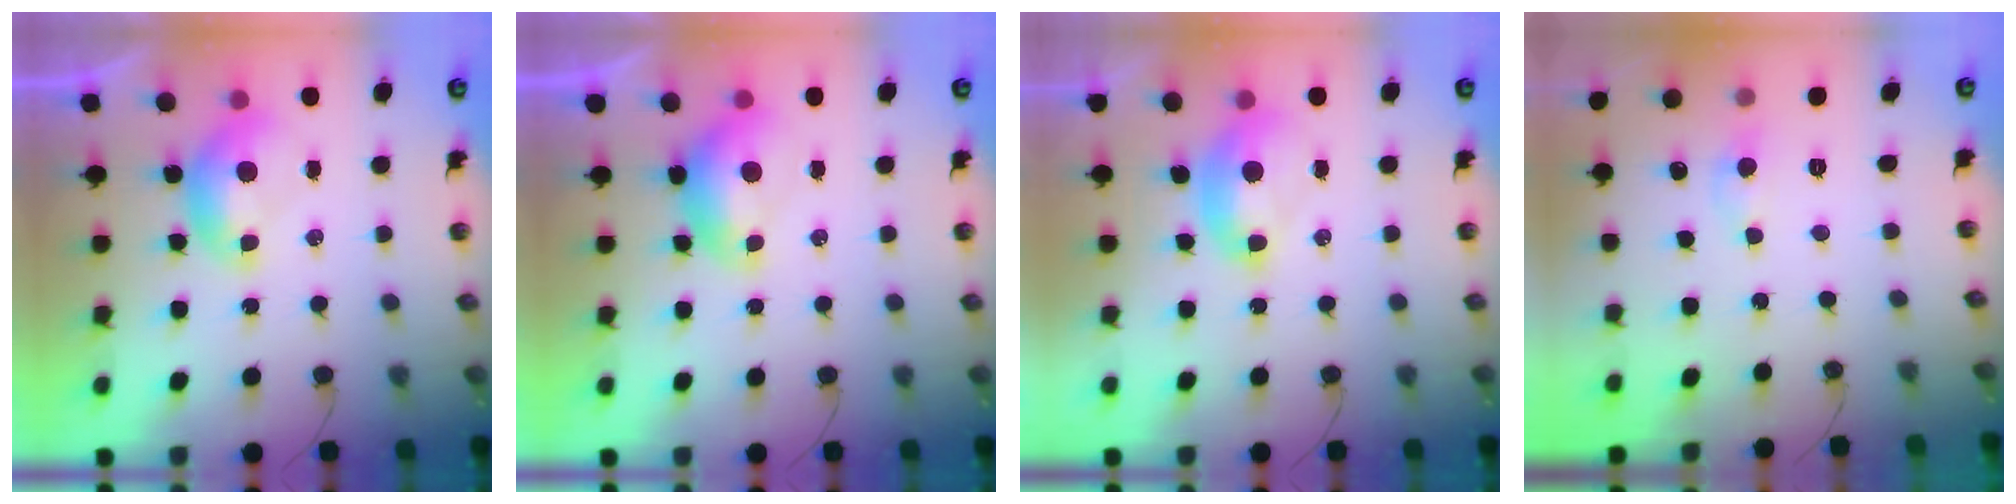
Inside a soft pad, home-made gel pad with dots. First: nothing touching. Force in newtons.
{"total": 0.0}
{"total": 2.4, "press": 2.4, "slide": 0.6}
{"total": 0.6, "press": 0.2, "slide": 0.5}